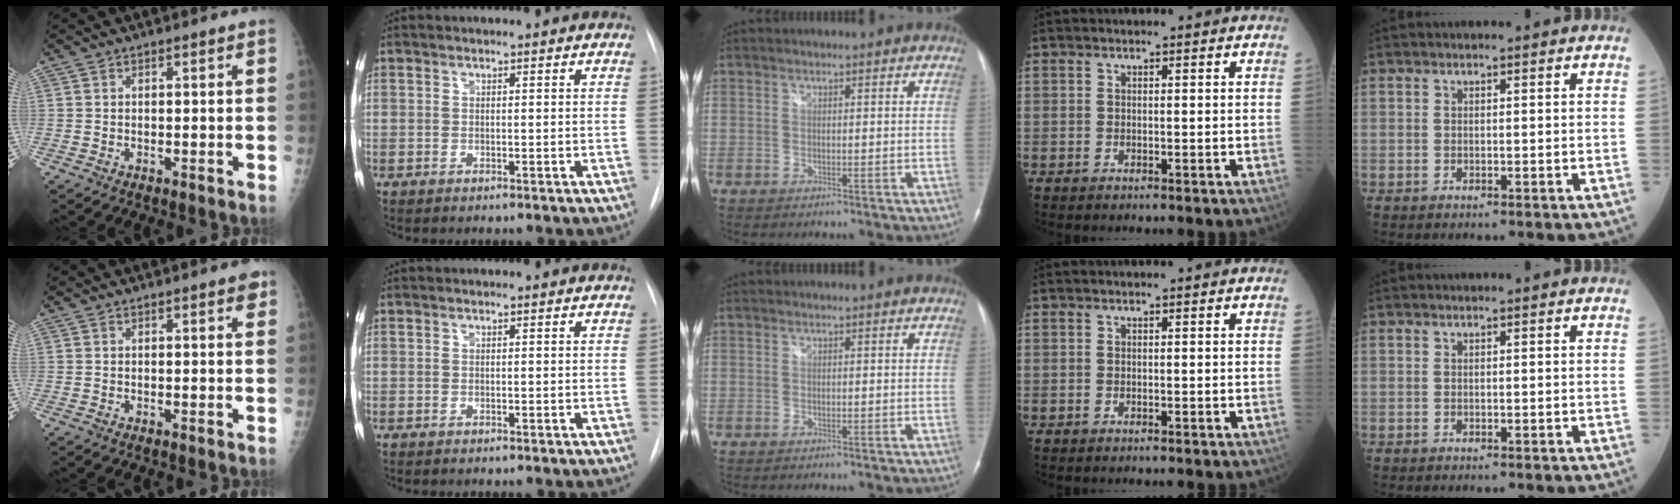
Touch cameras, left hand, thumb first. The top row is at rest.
{"thumb": {"total": 1.8, "force": [1.0, 0.5, 1.4], "torque": [-0.016, -0.001, 0.010]}}